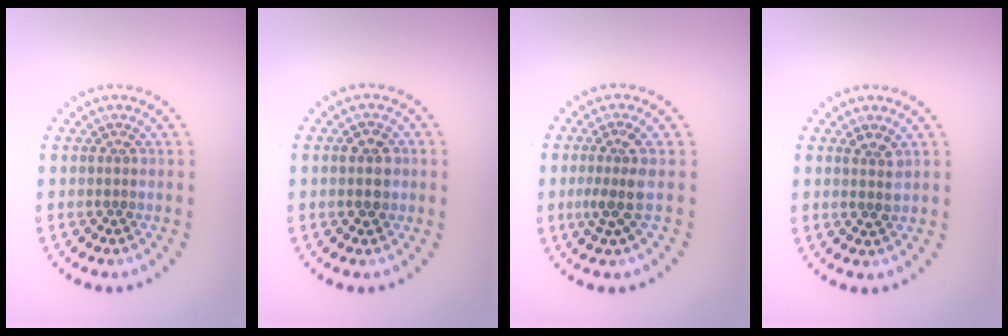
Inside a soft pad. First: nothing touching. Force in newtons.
{"total": 2.5, "press": 2.5, "slide": 0.2}
{"total": 2.5, "press": 1.9, "slide": 1.6}
{"total": 1.3, "press": 1.3, "slide": 0.4}